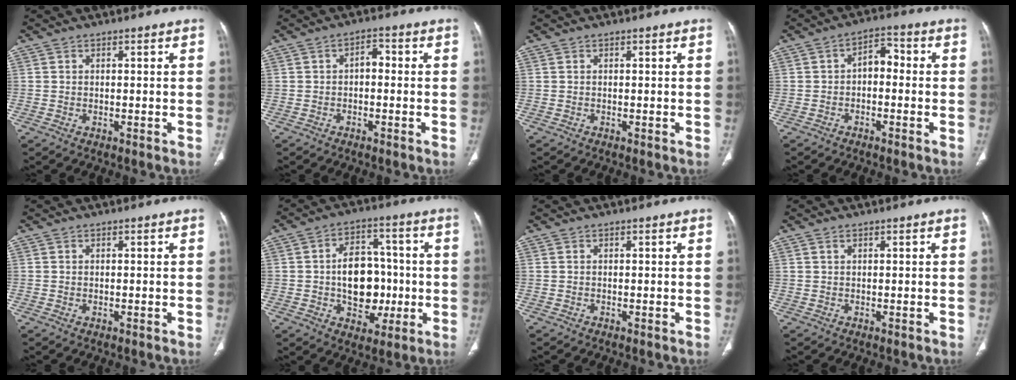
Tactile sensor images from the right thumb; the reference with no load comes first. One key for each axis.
{"total": 2.9, "fx": -0.3, "fy": 1.8, "fz": 2.2, "tx": -0.025, "ty": 0.014, "tz": -0.013}
{"total": 0.0}
{"total": 4.9, "fx": -0.6, "fy": 3.1, "fz": 3.7, "tx": -0.042, "ty": 0.027, "tz": -0.022}
{"total": 0.0}
{"total": 13.2, "fx": -1.1, "fy": 9.4, "fz": 9.1, "tx": -0.092, "ty": 0.028, "tz": -0.010}
{"total": 0.0}
{"total": 0.7, "fx": 0.5, "fy": 0.4, "fz": 0.4, "tx": -0.008, "ty": 0.000, "tz": 0.010}